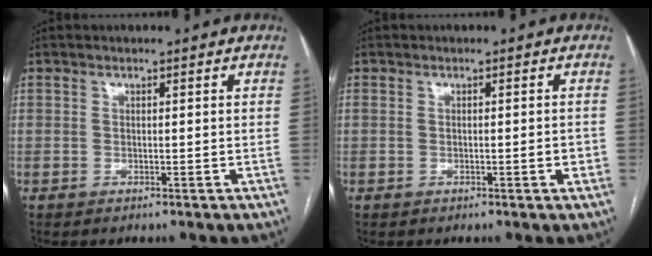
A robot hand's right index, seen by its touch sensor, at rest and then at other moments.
{"total": 1.8, "force": [-0.4, 0.3, 1.7], "torque": [-0.028, 0.003, -0.003]}